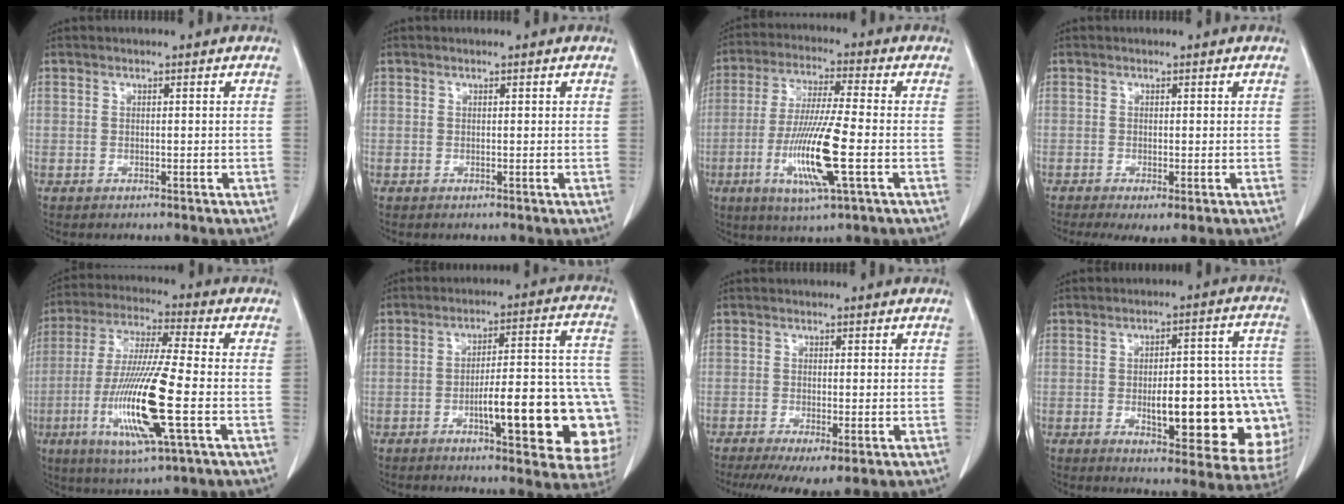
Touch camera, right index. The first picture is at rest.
{"total": 0.0}
{"total": 12.9, "force": [-3.5, 0.4, 12.4], "torque": [-0.248, -0.020, -0.069]}
{"total": 3.6, "force": [-1.8, 1.0, 3.0], "torque": [-0.048, -0.013, -0.026]}
{"total": 16.1, "force": [-4.2, 0.6, 15.5], "torque": [-0.318, -0.020, -0.080]}
{"total": 20.2, "force": [-5.9, 3.9, 18.9], "torque": [-0.159, 0.033, -0.065]}
{"total": 6.4, "force": [-3.9, 1.3, 4.9], "torque": [-0.073, -0.018, -0.063]}
{"total": 20.4, "force": [-4.1, 6.1, 19.1], "torque": [-0.157, 0.032, -0.029]}